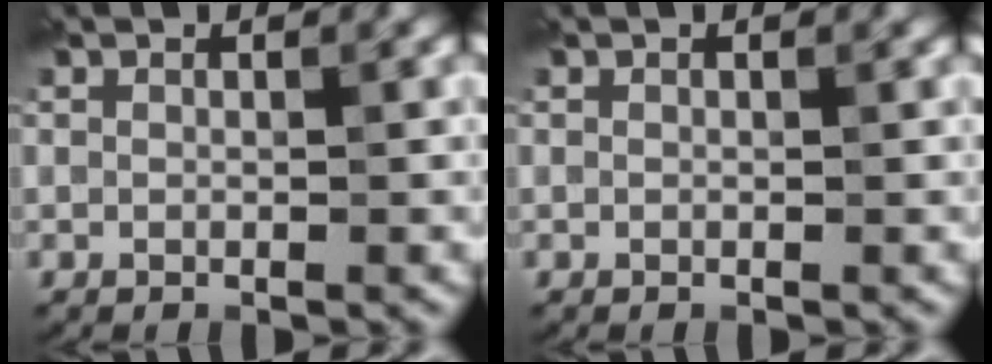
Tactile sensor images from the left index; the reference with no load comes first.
{"total": 0.0}